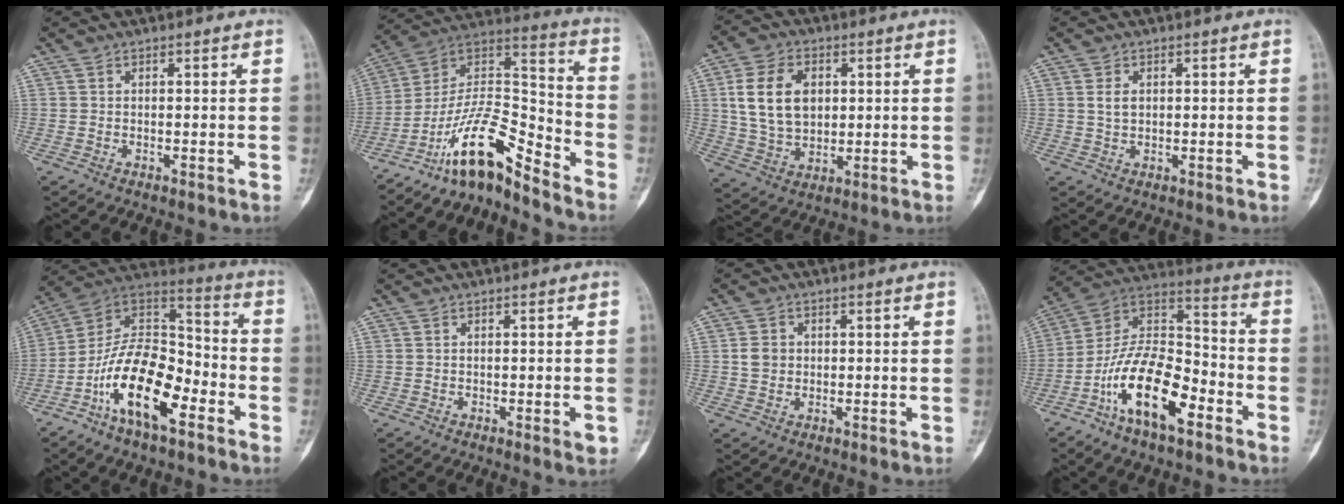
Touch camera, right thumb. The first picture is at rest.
{"total": 14.5, "force": [-11.2, 4.1, 8.3], "torque": [-0.132, 0.118, -0.209]}
{"total": 12.7, "force": [2.6, 8.9, 8.7], "torque": [-0.142, -0.004, 0.055]}
{"total": 2.4, "force": [0.6, 1.6, 1.7], "torque": [-0.029, 0.000, 0.014]}
{"total": 18.3, "force": [-8.4, 8.5, 13.9], "torque": [-0.228, 0.071, -0.159]}
{"total": 1.8, "force": [-0.6, 0.4, 1.7], "torque": [-0.016, -0.004, -0.007]}
{"total": 3.2, "force": [0.2, 2.8, 1.5], "torque": [-0.016, 0.005, 0.003]}
{"total": 17.9, "force": [-8.7, 7.9, 13.5], "torque": [-0.228, 0.069, -0.165]}